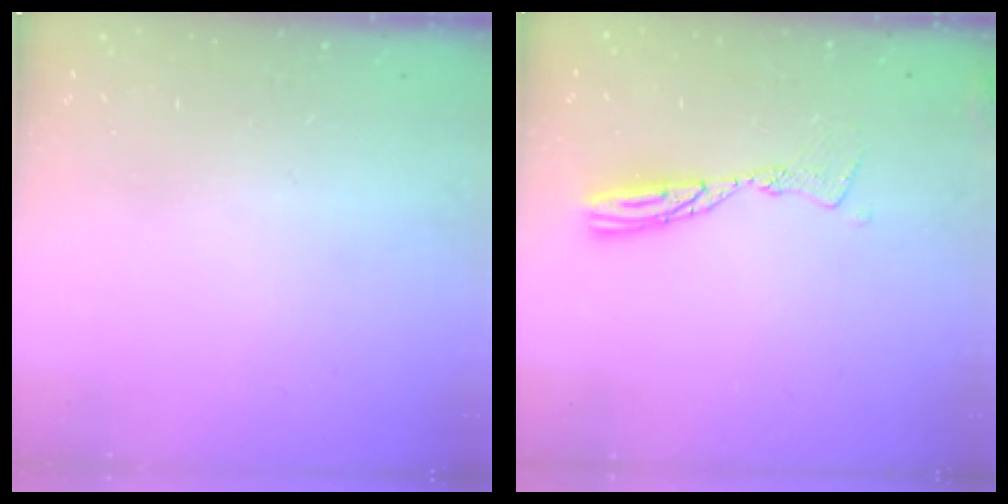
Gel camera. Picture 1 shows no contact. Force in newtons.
{"total": 9.7, "press": 9.7, "slide": 0.9}